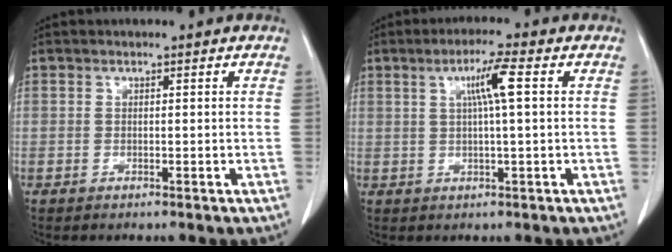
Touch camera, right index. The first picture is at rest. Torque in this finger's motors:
{"motor_torque": [0.68, 0.10, 0.35, 0.05]}